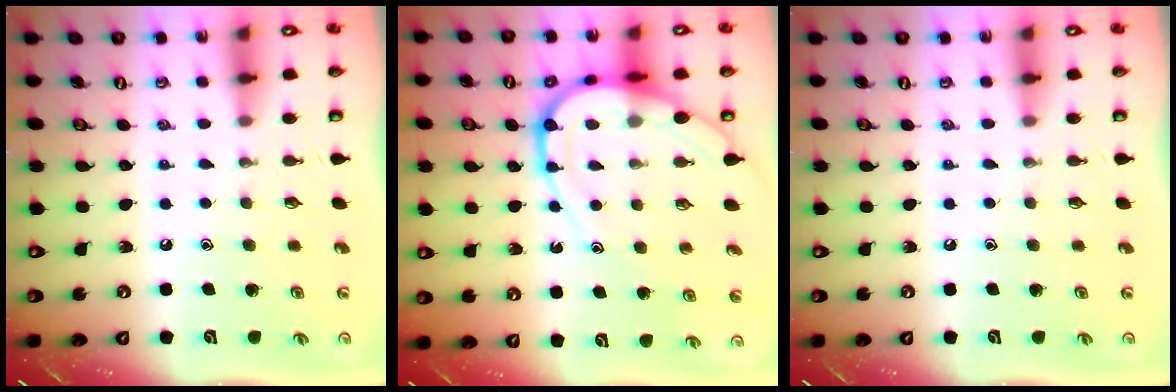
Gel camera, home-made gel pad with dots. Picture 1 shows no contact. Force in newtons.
{"total": 12.5, "press": 12.5, "slide": 1.1}
{"total": 0.0}